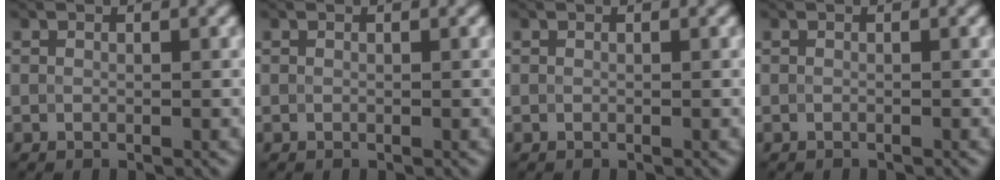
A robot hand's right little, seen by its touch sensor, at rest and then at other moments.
{"total": 0.0}
{"total": 0.0}
{"total": 0.6, "force": [-0.5, 0.1, 0.1], "torque": [0.003, -0.002, -0.009]}